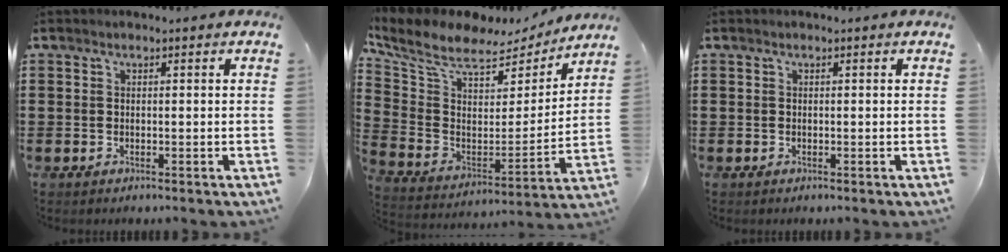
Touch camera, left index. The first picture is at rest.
{"total": 8.9, "force": [6.9, 3.6, 4.2], "torque": [-0.117, -0.042, 0.121]}
{"total": 0.0}